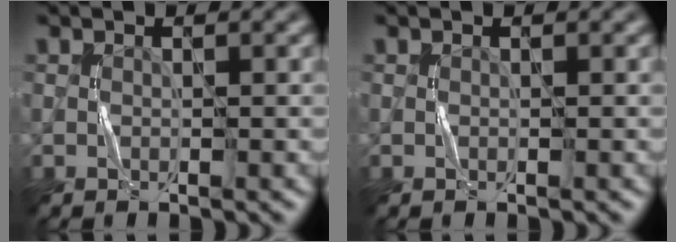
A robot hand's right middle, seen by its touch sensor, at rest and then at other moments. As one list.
[{"total": 0.0}]